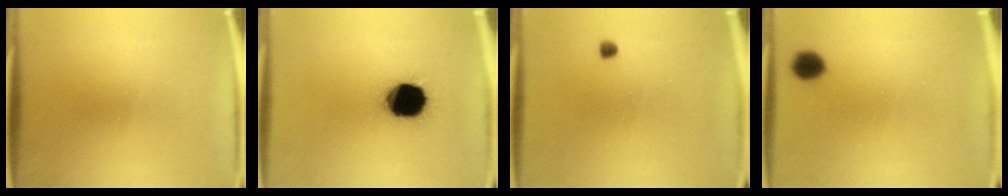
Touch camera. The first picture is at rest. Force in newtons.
{"total": 16.5}
{"total": 1.0}
{"total": 4.2}